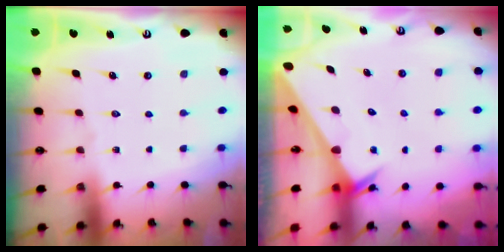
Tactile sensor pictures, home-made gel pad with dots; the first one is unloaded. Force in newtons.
{"total": 2.4, "press": 2.4, "slide": 0.1}